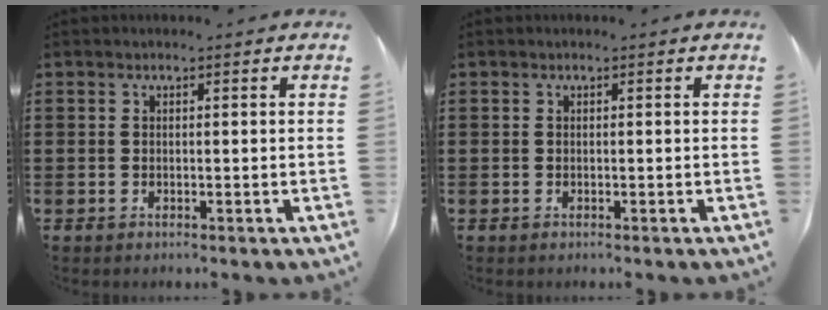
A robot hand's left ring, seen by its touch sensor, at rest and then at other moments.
{"total": 0.0}